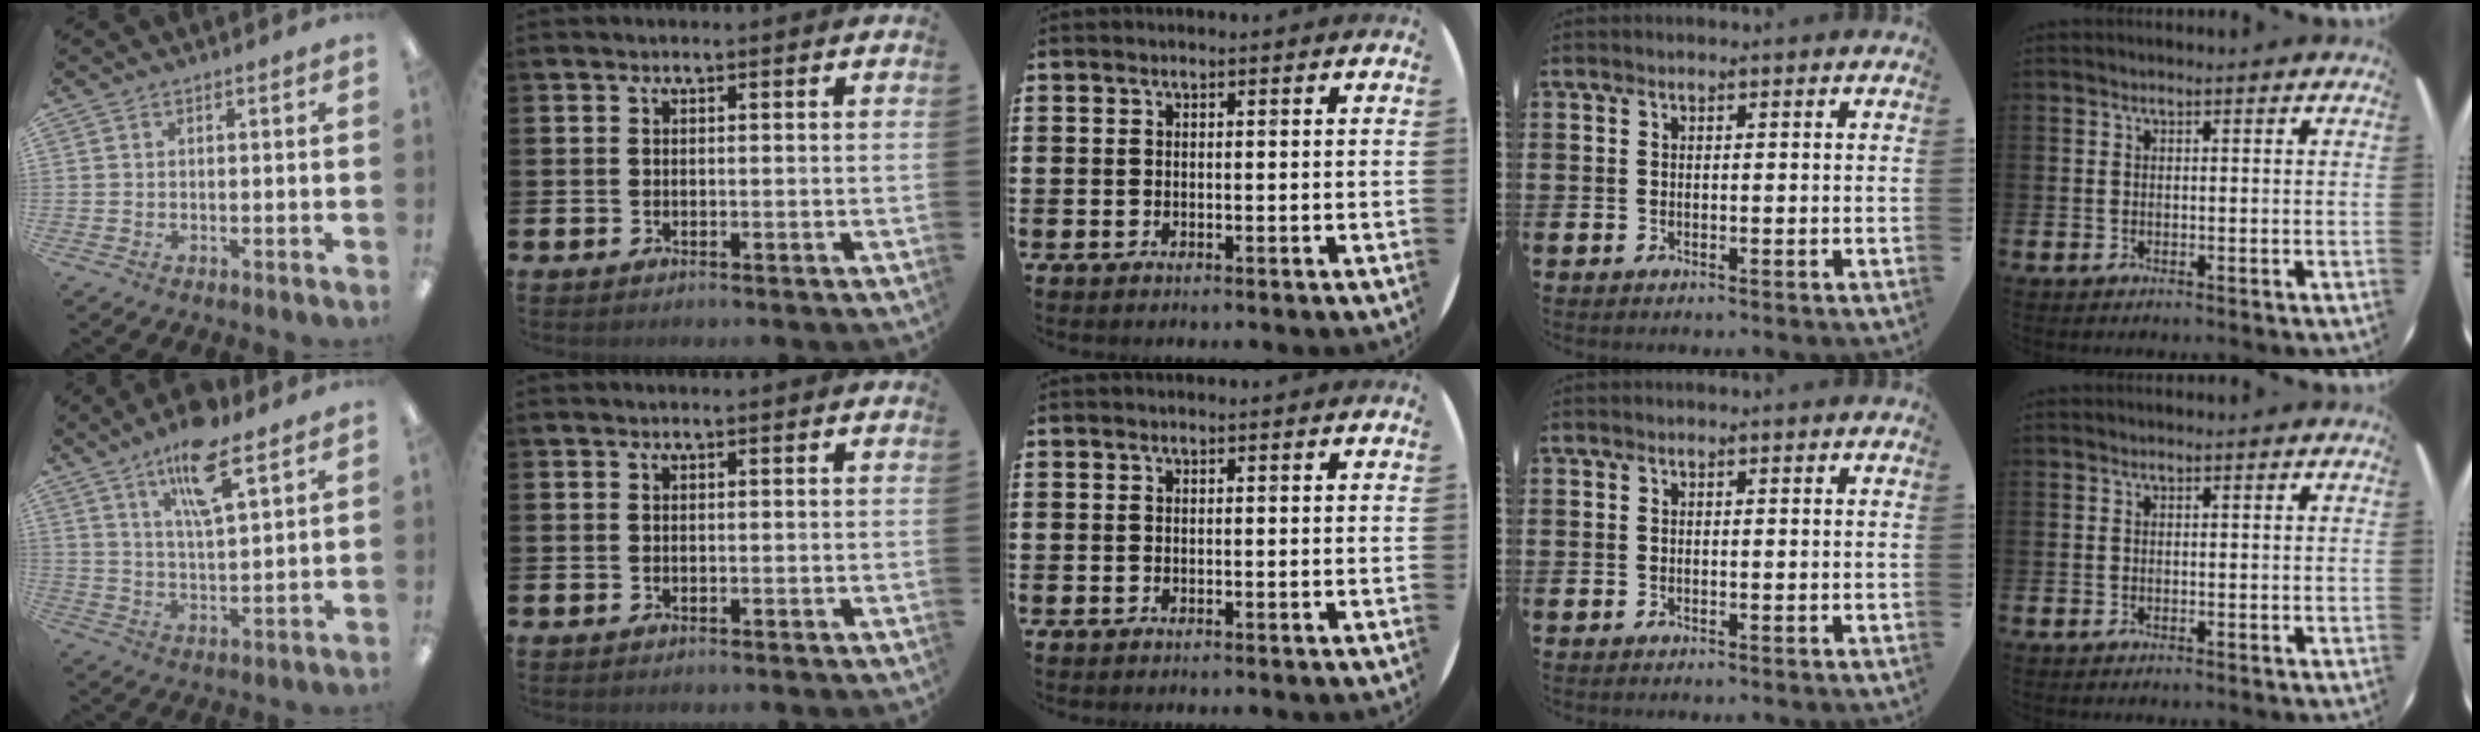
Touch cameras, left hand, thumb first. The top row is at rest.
{"thumb": {"total": 13.1, "force": [8.3, 3.8, 9.4], "torque": [-0.158, -0.031, 0.139]}}